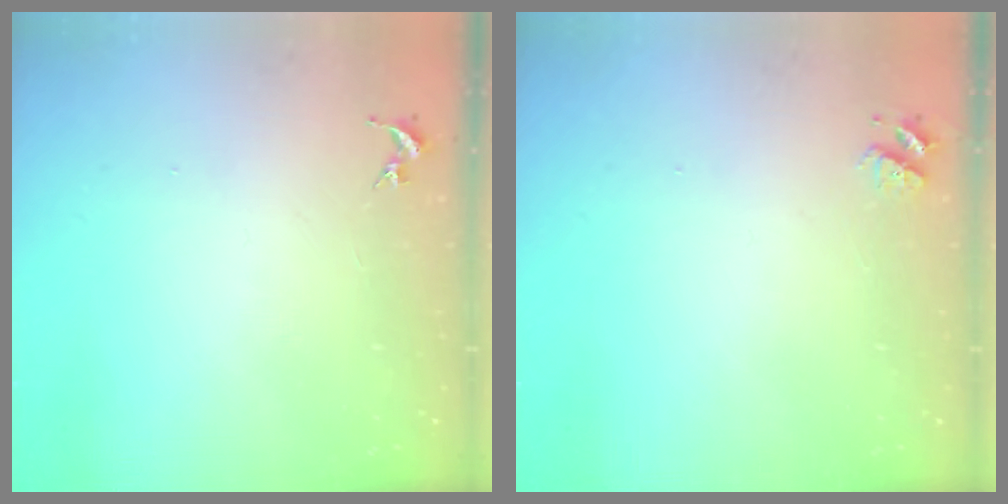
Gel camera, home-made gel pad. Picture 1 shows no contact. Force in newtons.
{"total": 4.7, "press": 4.7, "slide": 0.7}